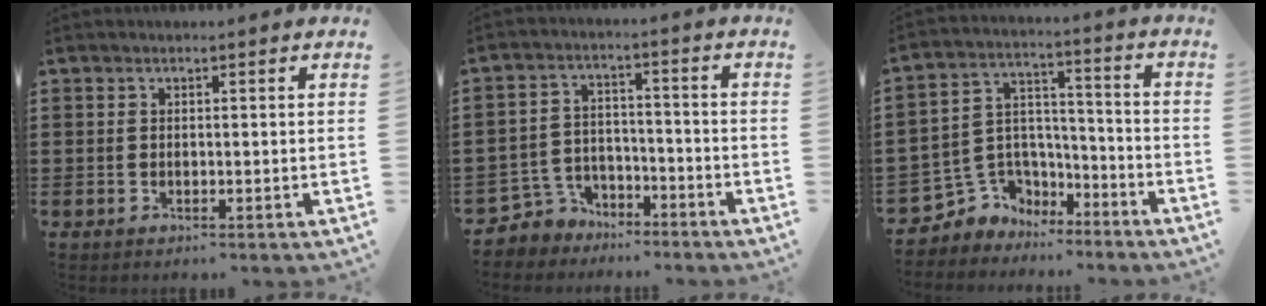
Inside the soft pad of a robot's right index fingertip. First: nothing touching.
{"total": 4.7, "force": [-3.9, 2.5, 0.3], "torque": [-0.031, 0.006, -0.084]}
{"total": 5.7, "force": [-2.9, 4.9, 0.3], "torque": [-0.045, -0.002, -0.058]}